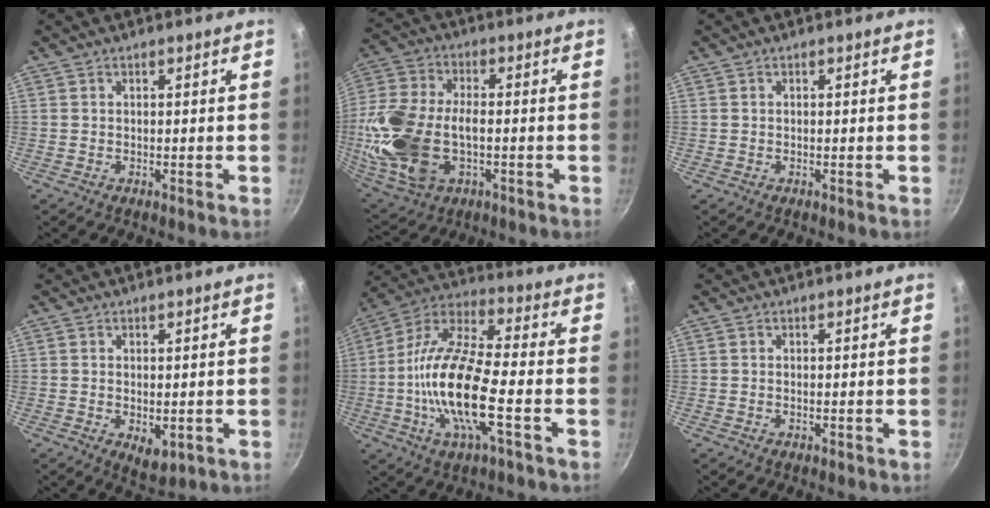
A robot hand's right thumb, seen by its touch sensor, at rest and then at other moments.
{"total": 19.9, "force": [-2.7, 12.1, 15.5], "torque": [-0.331, 0.019, -0.044]}
{"total": 0.0}
{"total": 4.1, "force": [-0.5, 2.3, 3.3], "torque": [-0.048, -0.013, -0.001]}
{"total": 18.8, "force": [-4.2, 6.1, 17.2], "torque": [-0.339, 0.031, -0.099]}
{"total": 0.0}